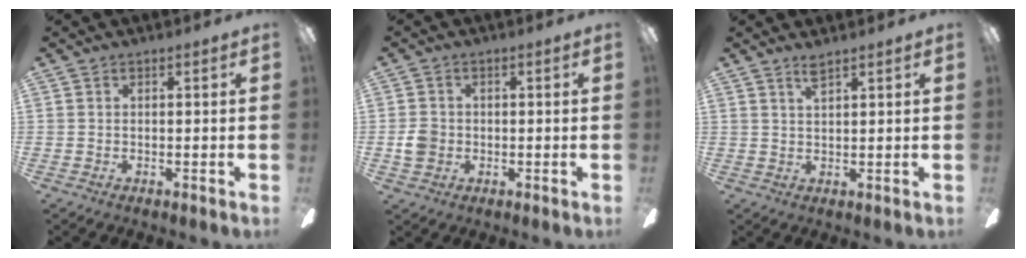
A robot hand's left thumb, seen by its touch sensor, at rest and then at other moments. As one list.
[{"total": 3.9, "force": [-0.4, 3.5, 1.6], "torque": [-0.021, 0.007, -0.007]}, {"total": 2.8, "force": [2.3, 0.2, 1.6], "torque": [-0.037, 0.002, 0.040]}]